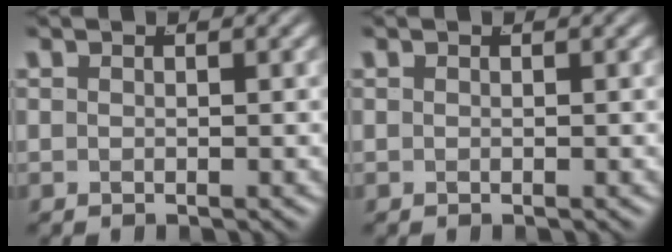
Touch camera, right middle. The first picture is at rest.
{"total": 0.0}